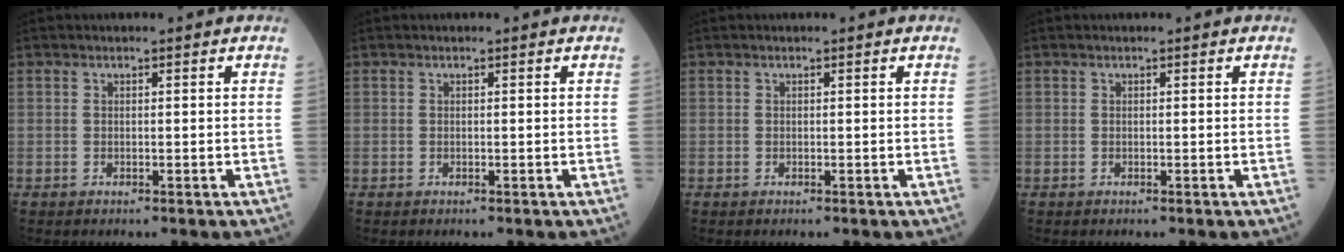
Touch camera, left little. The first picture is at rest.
{"total": 0.0}
{"total": 0.0}
{"total": 0.0}